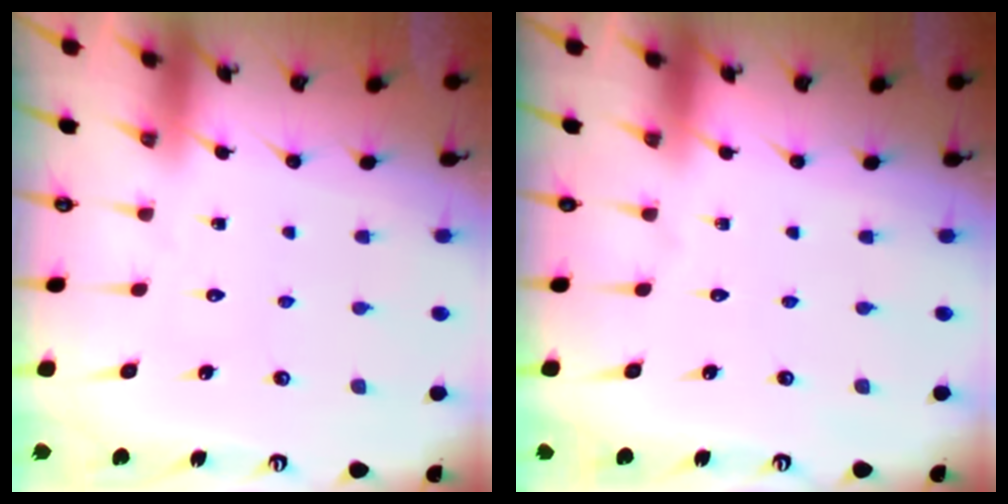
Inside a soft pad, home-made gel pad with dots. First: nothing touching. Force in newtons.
{"total": 0.0}